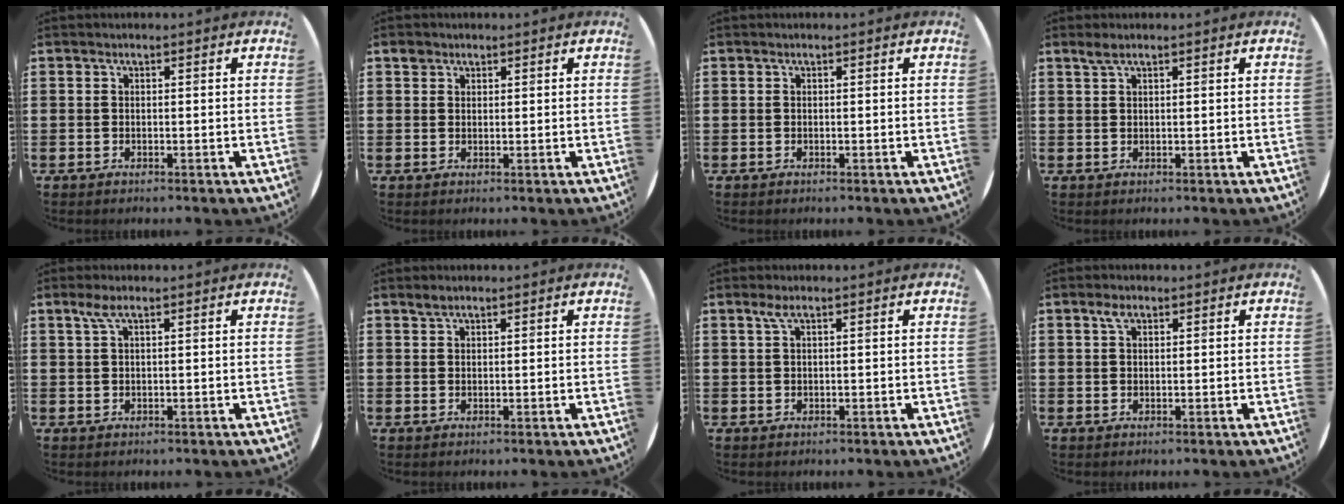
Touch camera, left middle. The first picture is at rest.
{"total": 1.4, "force": [1.1, 0.8, 0.1], "torque": [0.005, 0.001, 0.020]}
{"total": 0.0}
{"total": 1.4, "force": [1.1, 0.2, 0.8], "torque": [-0.016, 0.004, 0.020]}
{"total": 2.0, "force": [1.0, 0.4, 1.7], "torque": [-0.035, 0.006, 0.016]}
{"total": 1.2, "force": [1.1, 0.4, 0.4], "torque": [0.001, 0.000, 0.017]}
{"total": 1.4, "force": [0.7, 0.3, 1.2], "torque": [-0.025, 0.005, 0.011]}
{"total": 1.8, "force": [1.1, 0.9, 1.1], "torque": [-0.017, 0.002, 0.017]}